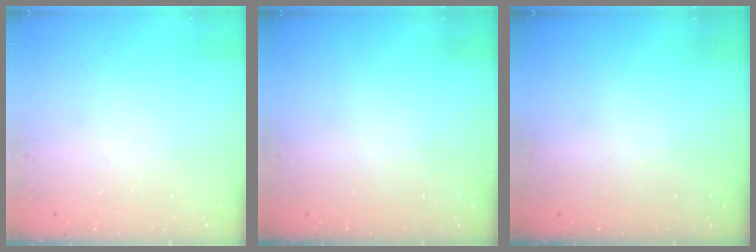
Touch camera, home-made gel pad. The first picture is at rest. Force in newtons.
{"total": 0.0}
{"total": 0.0}